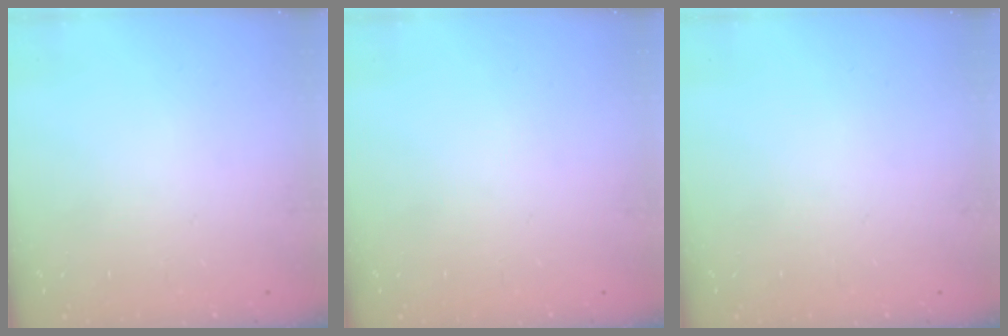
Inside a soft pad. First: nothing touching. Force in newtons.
{"total": 0.0}
{"total": 0.0}